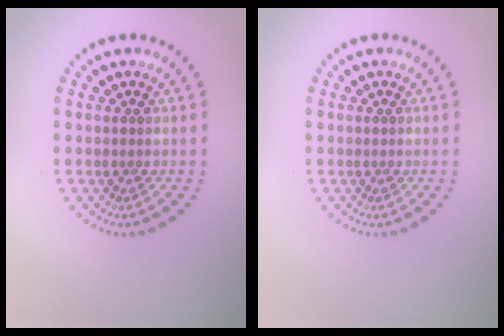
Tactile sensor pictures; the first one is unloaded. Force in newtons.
{"total": 0.0}